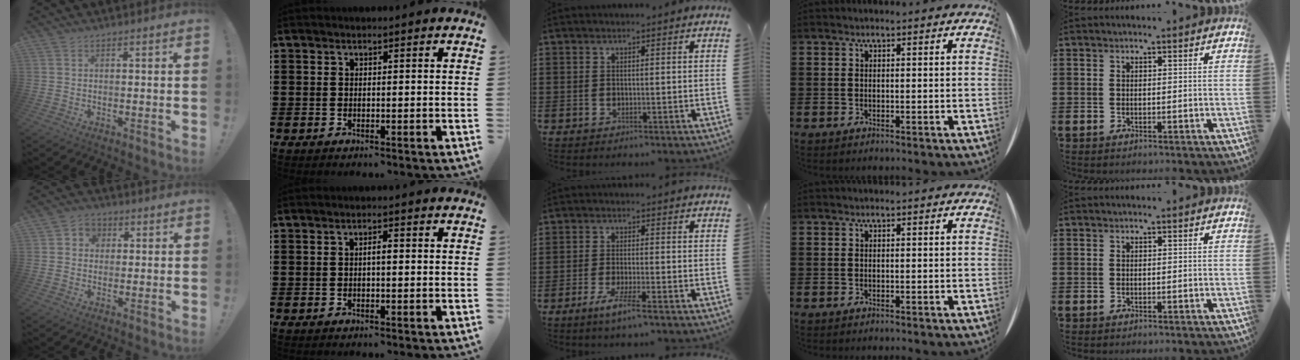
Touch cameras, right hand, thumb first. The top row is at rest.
{"thumb": {"total": 4.3, "force": [0.6, 4.0, 1.2], "torque": [-0.007, -0.001, 0.009]}, "index": {"total": 1.4, "force": [-0.2, 0.3, 1.3], "torque": [-0.025, 0.001, -0.003]}, "middle": {"total": 3.9, "force": [-2.4, -0.1, 3.1], "torque": [-0.064, -0.010, -0.046]}}